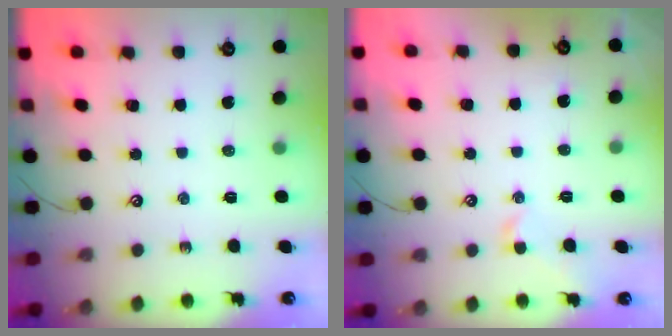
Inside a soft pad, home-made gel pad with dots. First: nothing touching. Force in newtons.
{"total": 0.9, "press": 0.6, "slide": 0.7}